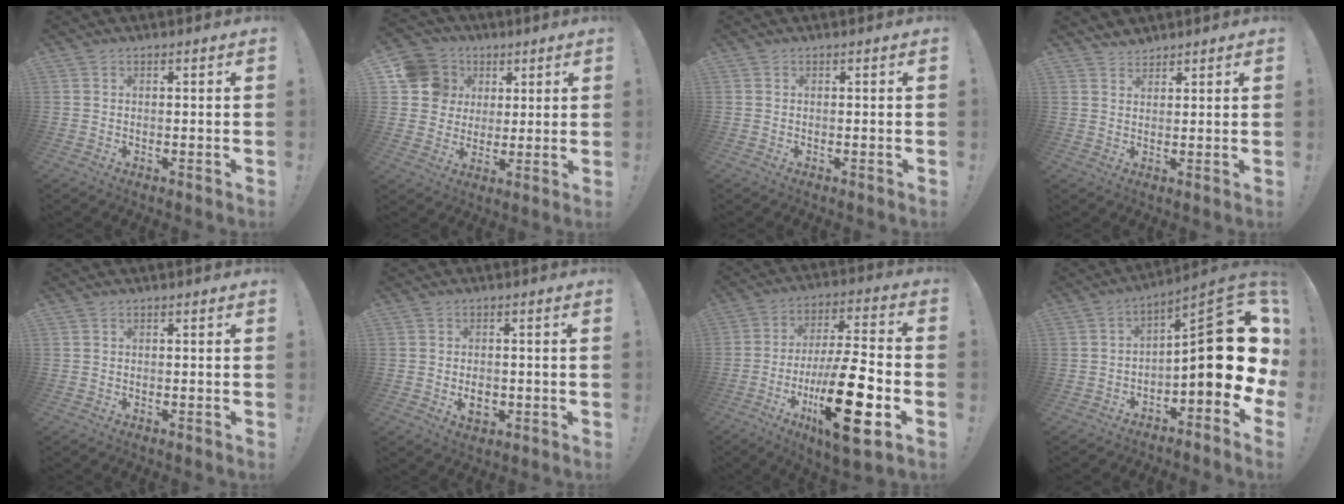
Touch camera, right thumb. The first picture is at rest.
{"total": 13.6, "force": [3.9, 12.2, 4.5], "torque": [-0.064, -0.009, 0.086]}
{"total": 0.0}
{"total": 3.1, "force": [2.8, 1.2, 0.3], "torque": [0.006, -0.022, 0.052]}
{"total": 0.0}
{"total": 4.1, "force": [-0.8, 3.1, 2.6], "torque": [-0.018, -0.001, -0.012]}
{"total": 23.9, "force": [-7.5, 6.8, 21.6], "torque": [-0.369, 0.032, -0.115]}
{"total": 18.2, "force": [0.0, 6.4, 17.1], "torque": [-0.236, -0.006, 0.001]}